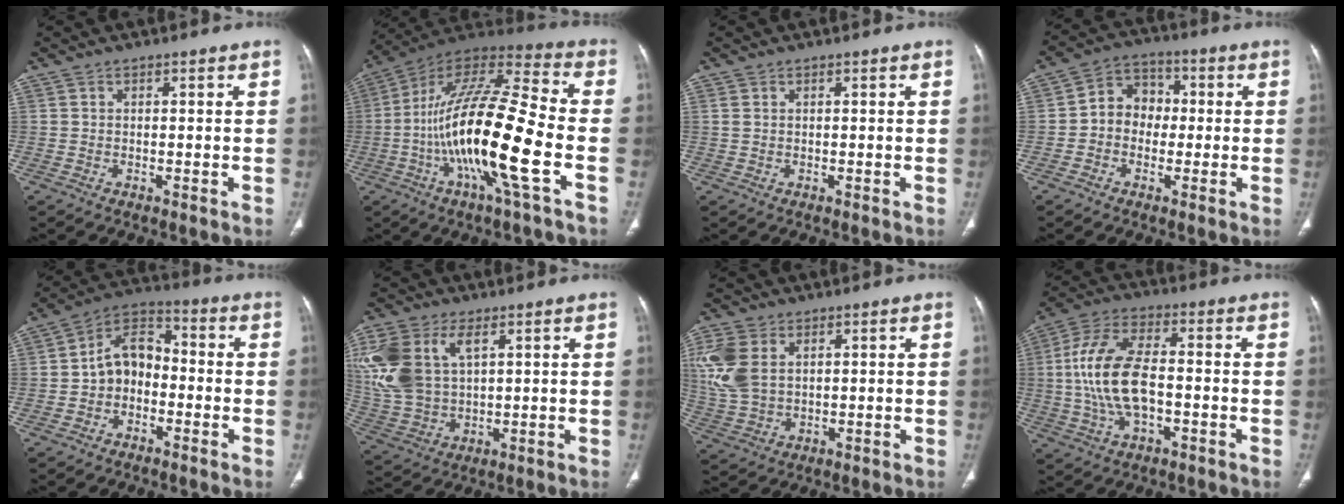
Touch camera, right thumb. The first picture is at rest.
{"total": 22.8, "force": [-5.6, 3.9, 21.8], "torque": [-0.421, 0.024, -0.103]}
{"total": 1.2, "force": [0.3, 0.8, 0.8], "torque": [-0.023, 0.003, 0.011]}
{"total": 8.0, "force": [-0.4, 6.8, 4.2], "torque": [-0.038, 0.029, -0.023]}
{"total": 9.2, "force": [-1.6, 6.9, 5.9], "torque": [-0.076, 0.037, -0.046]}
{"total": 16.9, "force": [5.8, 10.3, 12.1], "torque": [-0.273, -0.006, 0.120]}
{"total": 10.9, "force": [3.2, 7.2, 7.6], "torque": [-0.176, -0.002, 0.072]}
{"total": 14.0, "force": [-1.0, 7.1, 12.0], "torque": [-0.247, 0.022, -0.020]}